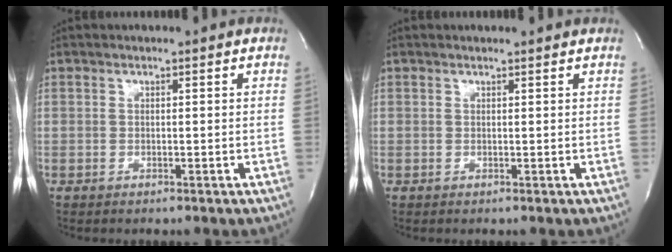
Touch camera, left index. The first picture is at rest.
{"total": 1.4, "force": [1.4, 0.0, 0.2], "torque": [-0.011, 0.004, 0.017]}